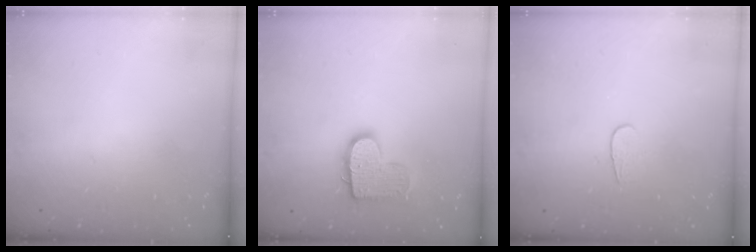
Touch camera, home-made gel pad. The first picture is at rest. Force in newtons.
{"total": 12.0, "press": 11.9, "slide": 0.6}
{"total": 4.3, "press": 4.3, "slide": 0.3}